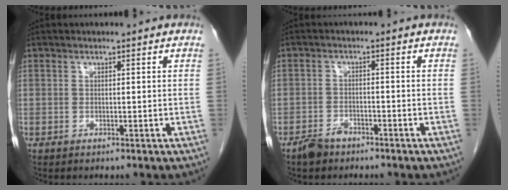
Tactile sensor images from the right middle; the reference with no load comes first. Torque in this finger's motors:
{"motor_torque": [-0.03, 0.03, 0.03, 0.01]}